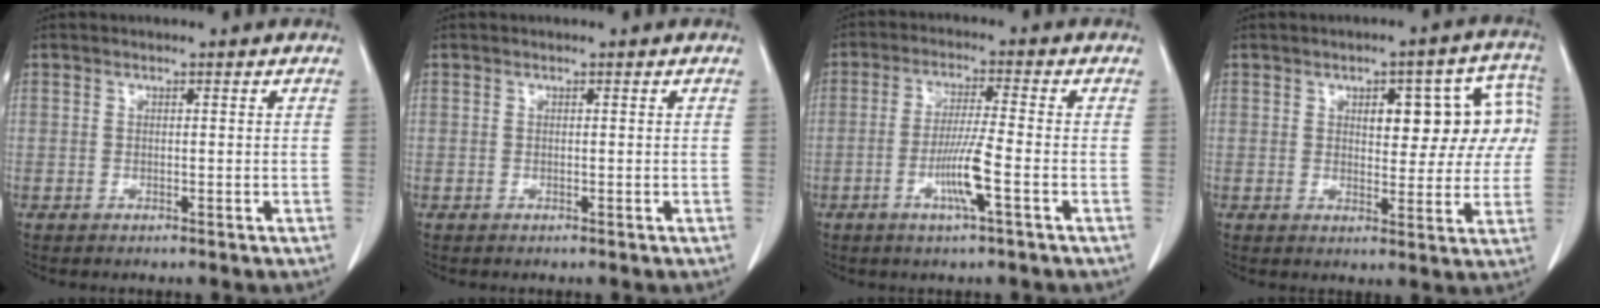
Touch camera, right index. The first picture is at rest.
{"total": 0.0}
{"total": 6.7, "force": [-2.4, -0.4, 6.2], "torque": [-0.121, -0.007, -0.047]}
{"total": 11.1, "force": [2.6, 4.9, 9.6], "torque": [-0.102, 0.036, 0.035]}